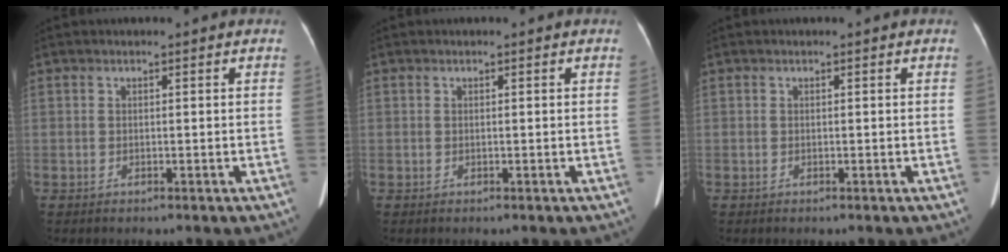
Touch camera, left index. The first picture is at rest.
{"total": 0.0}
{"total": 0.0}